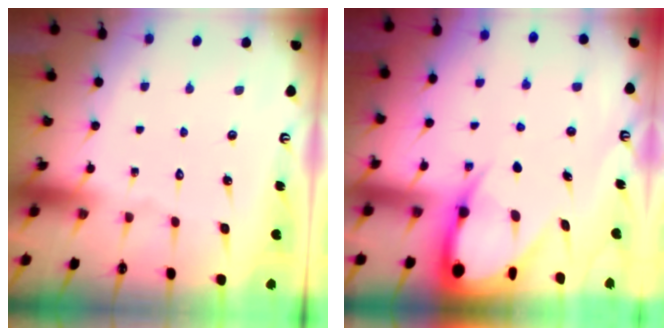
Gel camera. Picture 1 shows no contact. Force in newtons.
{"total": 9.4, "press": 9.4, "slide": 1.2}